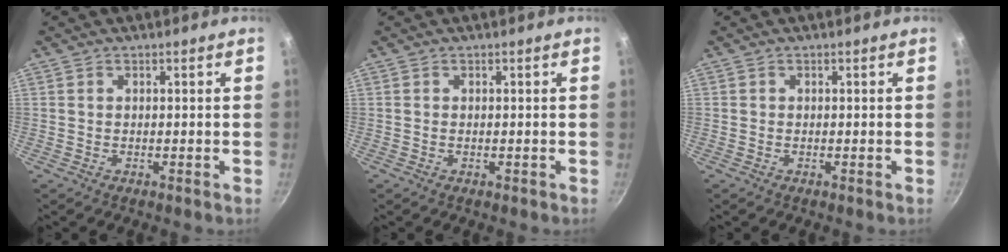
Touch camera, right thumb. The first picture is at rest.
{"total": 0.0}
{"total": 0.0}